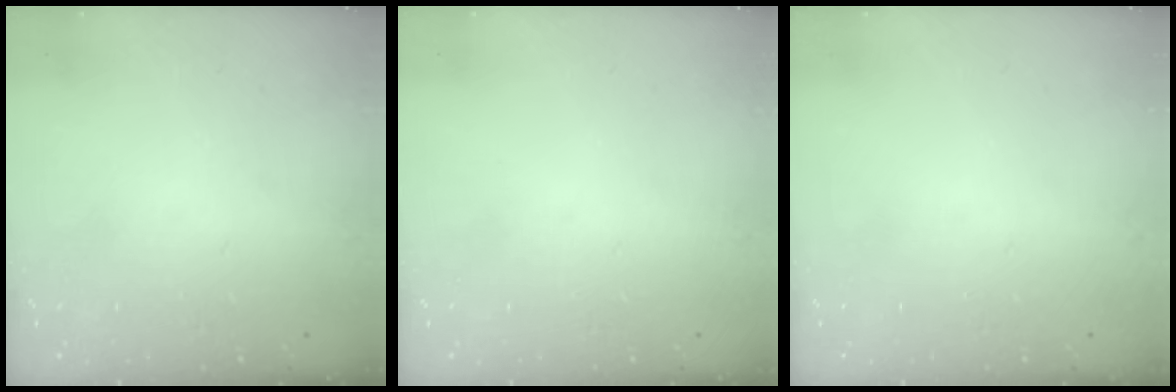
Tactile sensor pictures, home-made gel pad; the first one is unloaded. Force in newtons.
{"total": 0.0}
{"total": 0.0}